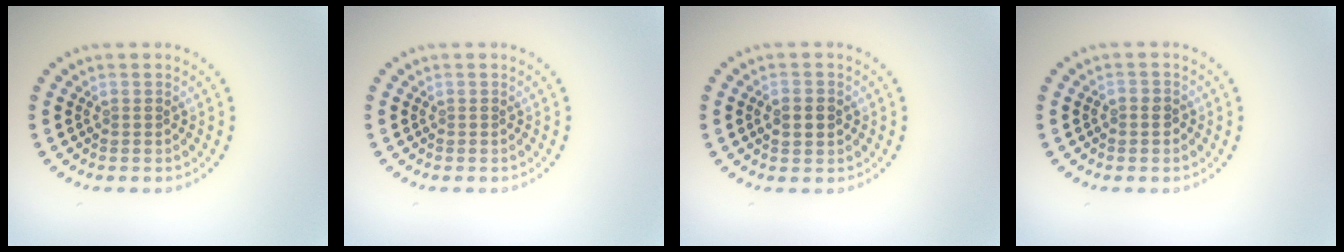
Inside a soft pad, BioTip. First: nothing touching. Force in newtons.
{"total": 0.0}
{"total": 2.5, "press": 2.5, "slide": 0.1}
{"total": 0.8, "press": 0.7, "slide": 0.3}